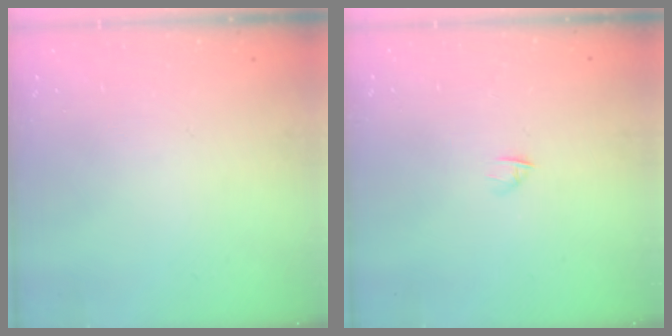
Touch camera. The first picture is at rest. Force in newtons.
{"total": 1.6, "press": 1.5, "slide": 0.4}